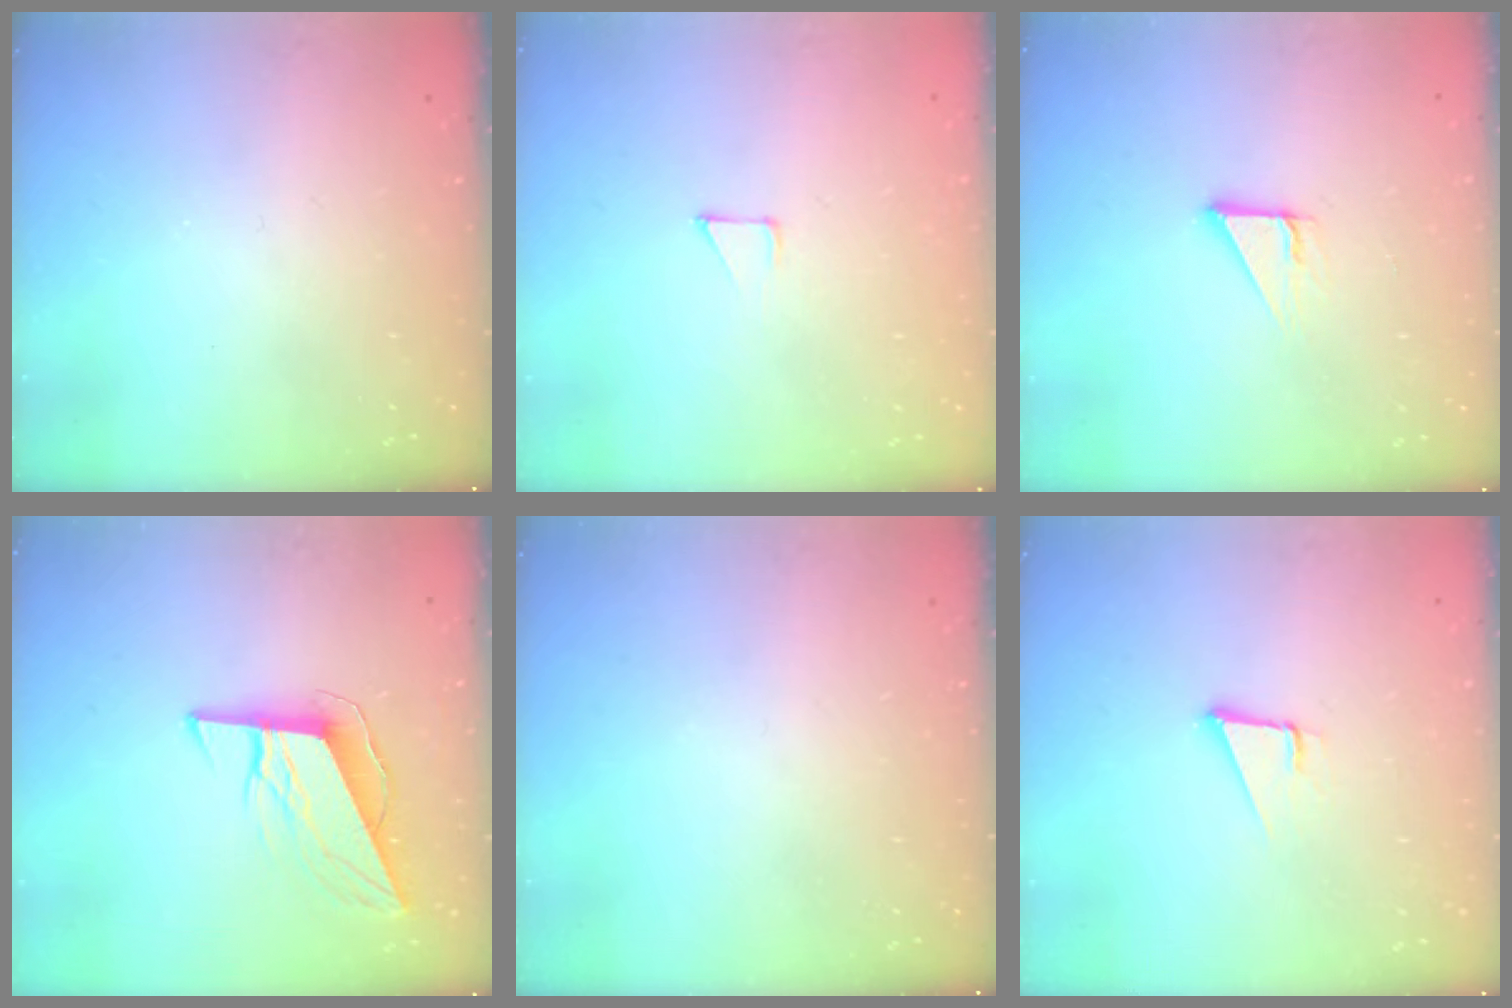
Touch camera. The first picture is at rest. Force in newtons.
{"total": 2.8, "press": 2.8, "slide": 0.2}
{"total": 4.0, "press": 4.0, "slide": 0.2}
{"total": 9.9, "press": 9.6, "slide": 2.3}
{"total": 0.0}
{"total": 3.7, "press": 2.9, "slide": 2.2}